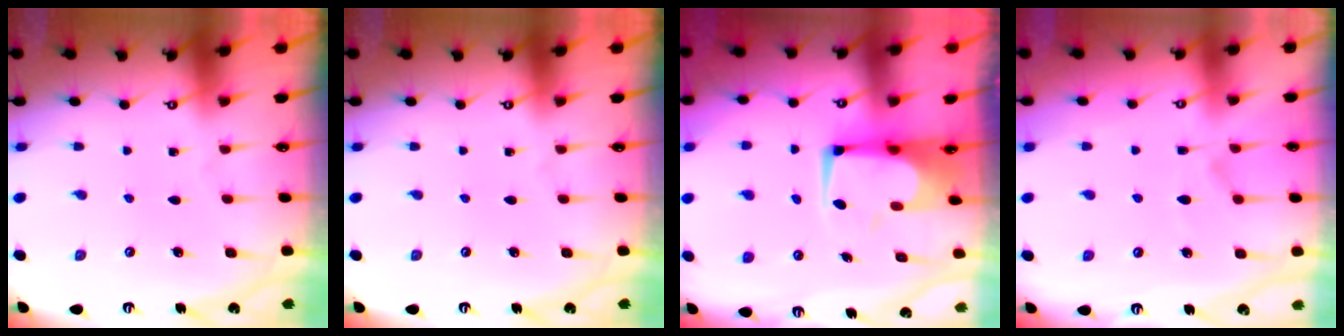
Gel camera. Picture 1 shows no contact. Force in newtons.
{"total": 0.0}
{"total": 3.4, "press": 3.2, "slide": 1.2}
{"total": 1.5, "press": 1.0, "slide": 1.1}